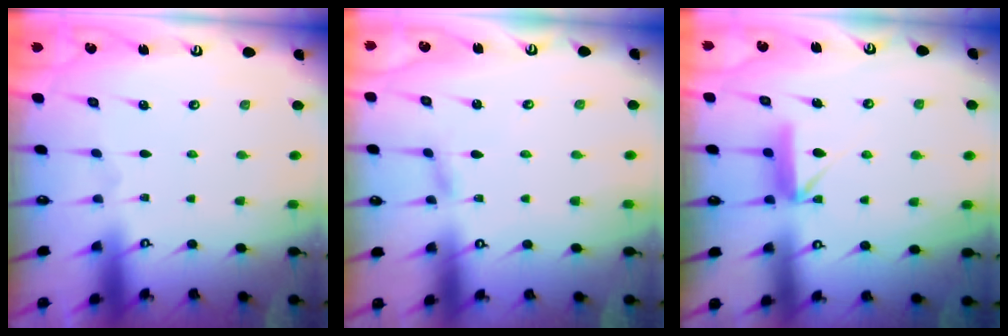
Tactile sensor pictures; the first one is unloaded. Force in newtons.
{"total": 2.5, "press": 2.5, "slide": 0.2}
{"total": 8.6, "press": 8.6, "slide": 0.6}